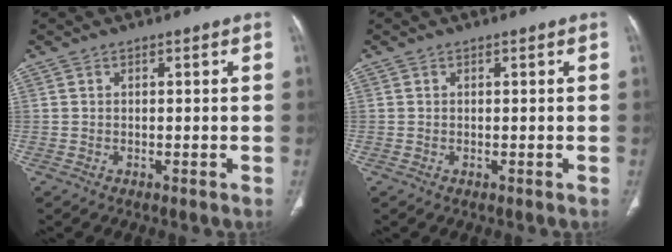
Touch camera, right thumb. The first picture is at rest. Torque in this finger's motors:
{"motor_torque": [0.36, 0.11, -0.29, -0.16, -0.02]}